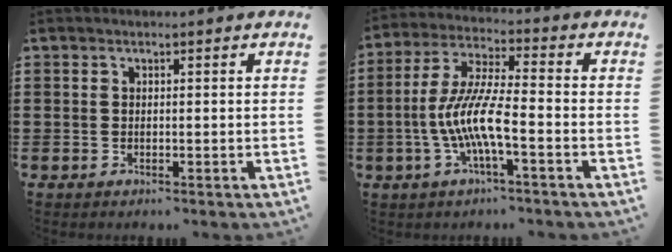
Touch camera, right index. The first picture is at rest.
{"total": 9.2, "force": [-2.9, 1.4, 8.6], "torque": [-0.197, -0.017, -0.063]}